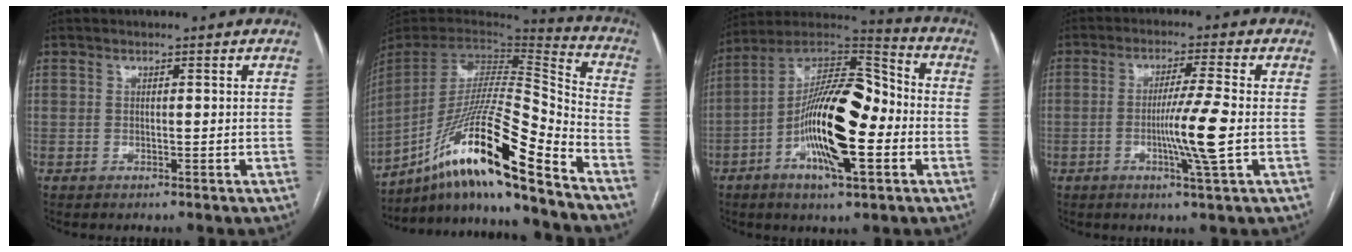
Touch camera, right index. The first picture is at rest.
{"total": 21.6, "force": [-15.1, -0.1, 15.4], "torque": [-0.294, -0.005, -0.277]}
{"total": 18.5, "force": [-4.3, 5.2, 17.2], "torque": [-0.315, 0.014, -0.076]}
{"total": 7.6, "force": [-1.3, -1.0, 7.4], "torque": [-0.134, -0.011, -0.026]}